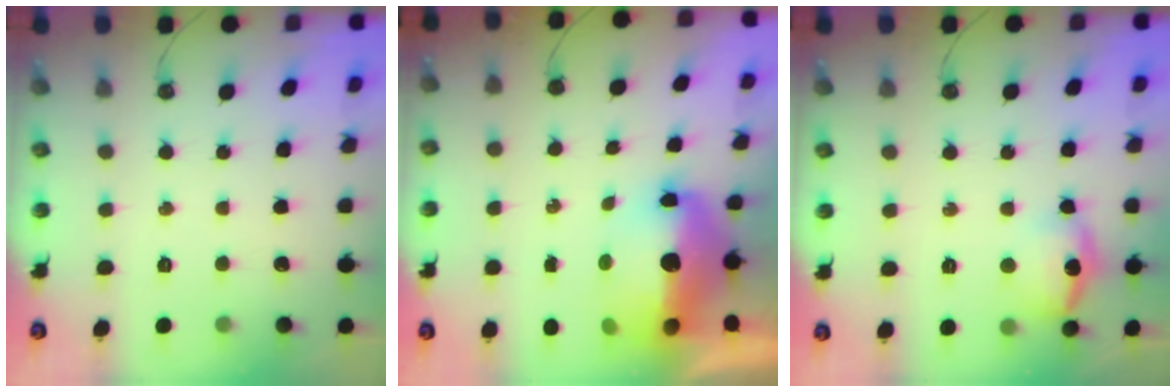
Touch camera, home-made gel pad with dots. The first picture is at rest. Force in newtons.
{"total": 16.0, "press": 15.9, "slide": 1.8}
{"total": 13.2, "press": 13.2, "slide": 1.0}